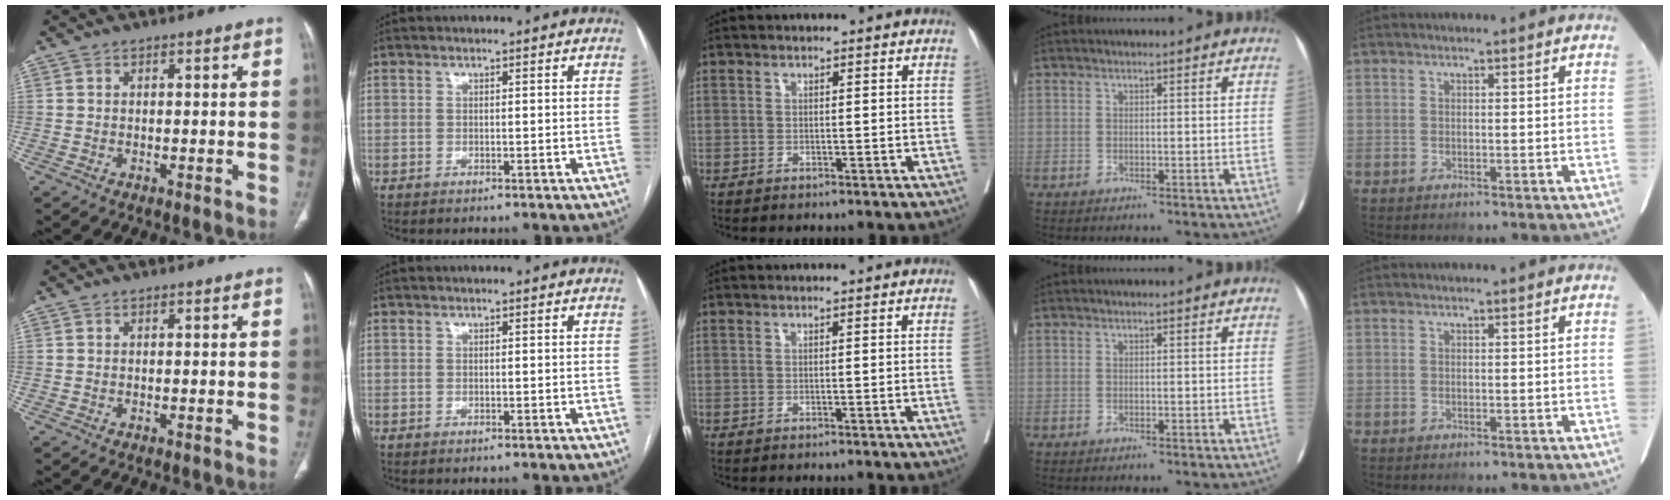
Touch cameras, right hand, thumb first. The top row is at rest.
{"middle": {"total": 0.9, "force": [-0.1, -0.4, 0.8], "torque": [-0.006, -0.001, -0.004]}}